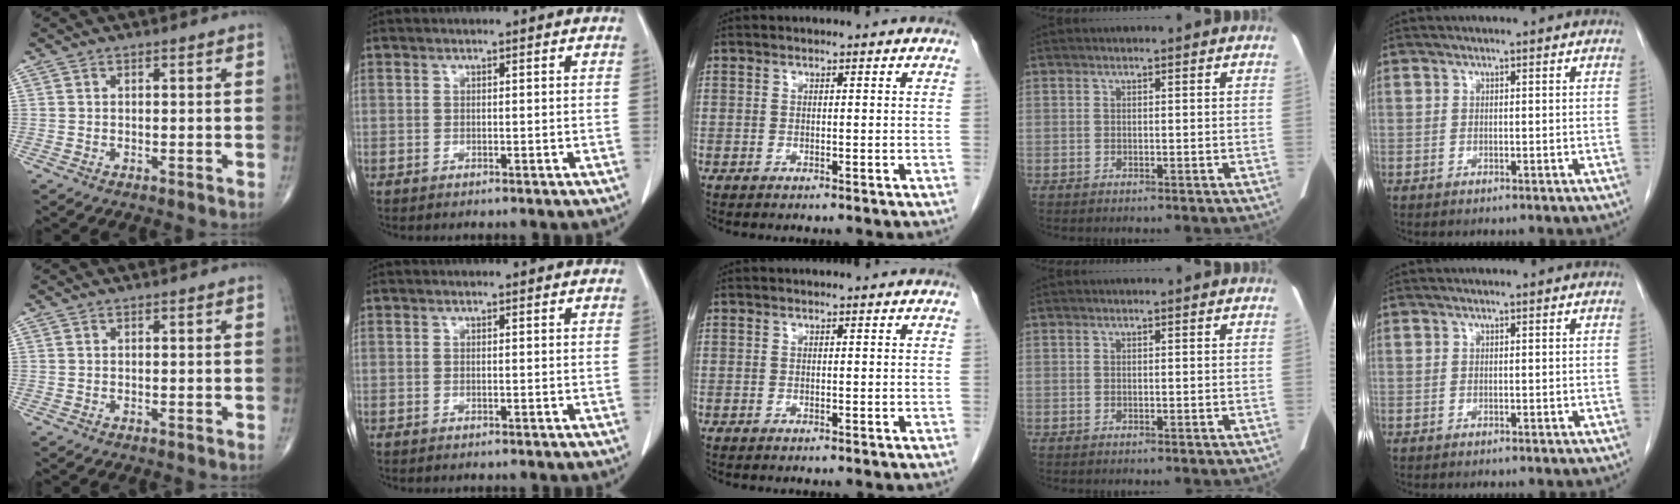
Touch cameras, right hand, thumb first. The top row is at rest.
{}